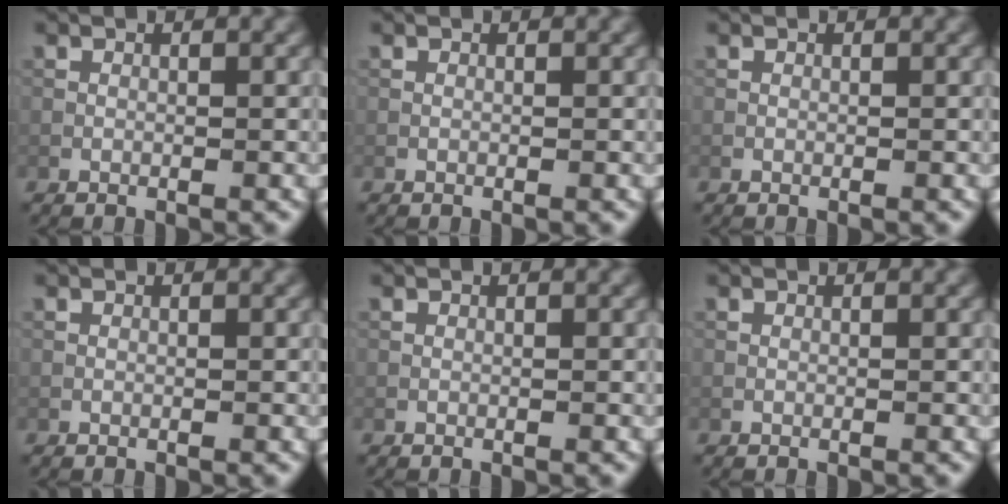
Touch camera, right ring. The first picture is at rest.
{"total": 0.0}
{"total": 0.0}
{"total": 0.0}
{"total": 0.0}
{"total": 0.0}